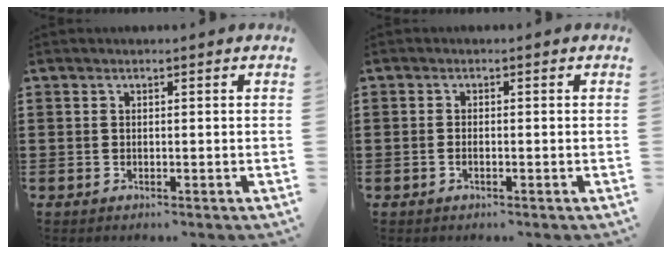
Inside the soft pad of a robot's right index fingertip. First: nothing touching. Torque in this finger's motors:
{"motor_torque": [-0.73, 1.06, -0.01, -0.01]}